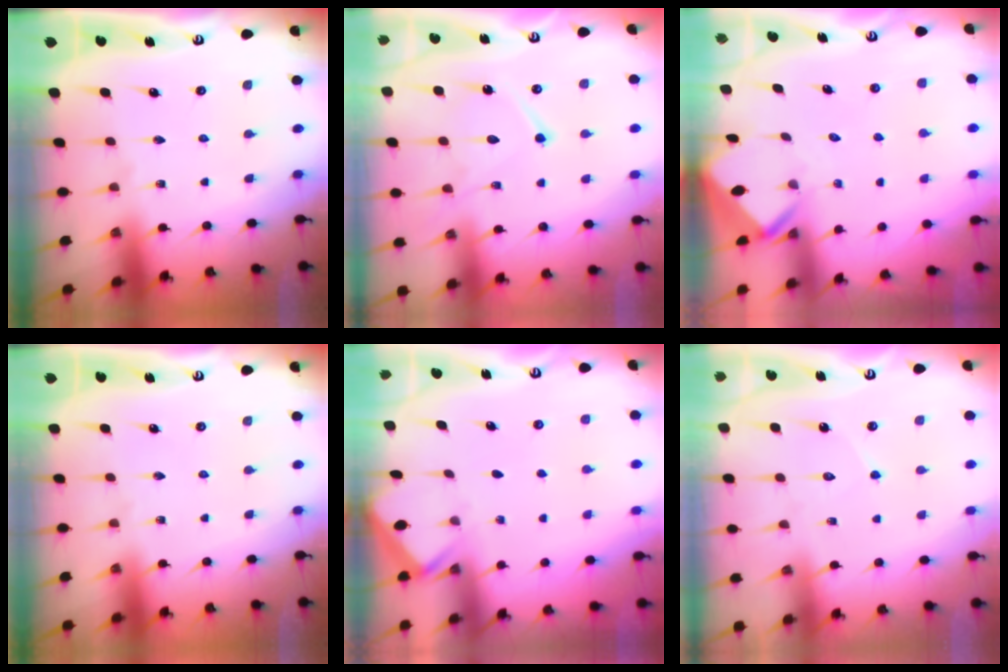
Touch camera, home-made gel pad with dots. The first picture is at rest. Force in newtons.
{"total": 12.6, "press": 12.6, "slide": 1.2}
{"total": 2.6, "press": 2.6, "slide": 0.1}
{"total": 0.0}
{"total": 2.4, "press": 2.3, "slide": 0.4}
{"total": 6.0, "press": 6.0, "slide": 0.5}